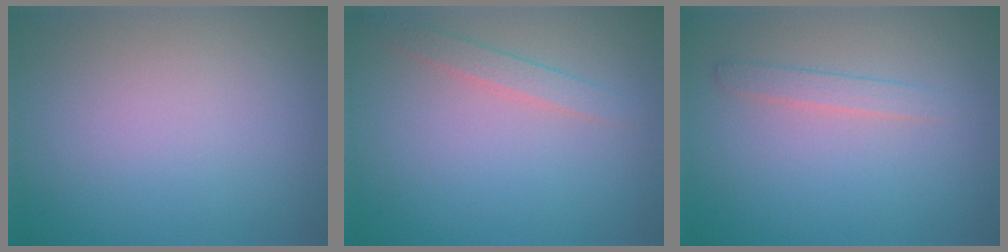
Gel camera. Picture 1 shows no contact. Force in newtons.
{"total": 1.7, "press": 1.7, "slide": 0.1}
{"total": 1.4, "press": 1.4, "slide": 0.1}